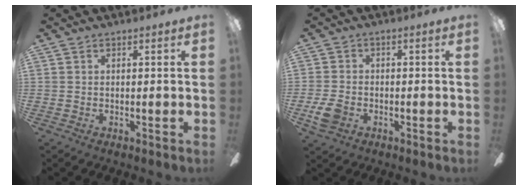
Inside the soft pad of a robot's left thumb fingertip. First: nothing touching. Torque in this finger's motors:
{"motor_torque": [-0.05, 0.05, -0.03, 0.00, 0.00]}